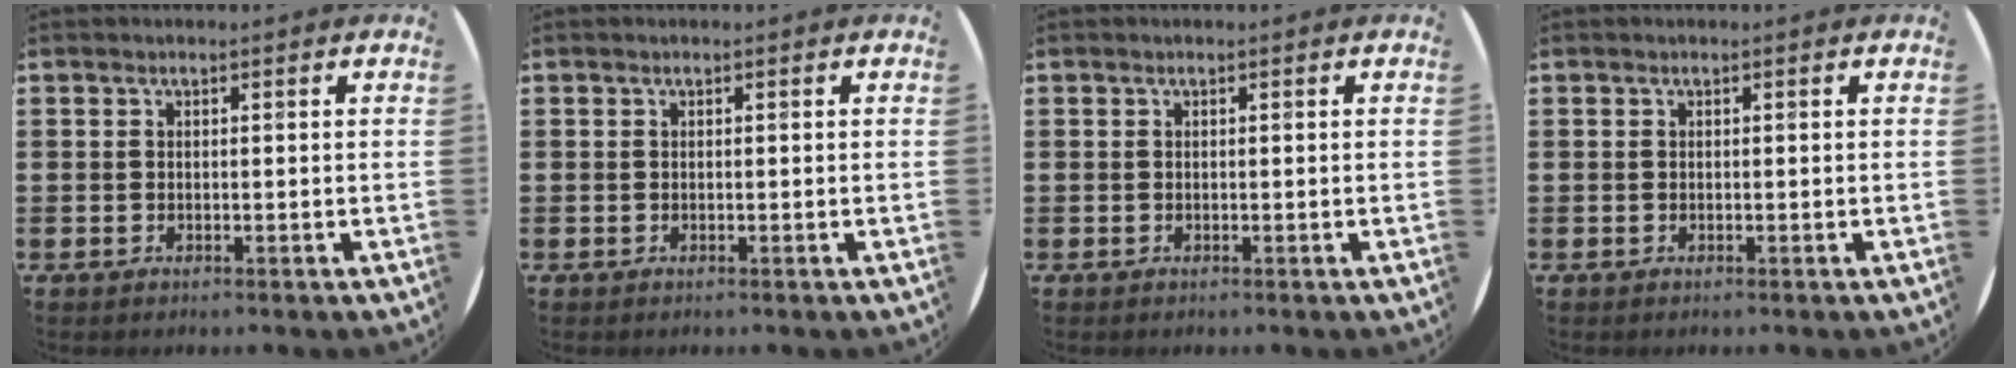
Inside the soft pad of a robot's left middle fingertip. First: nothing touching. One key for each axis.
{"total": 0.0}
{"total": 0.0}
{"total": 0.0}